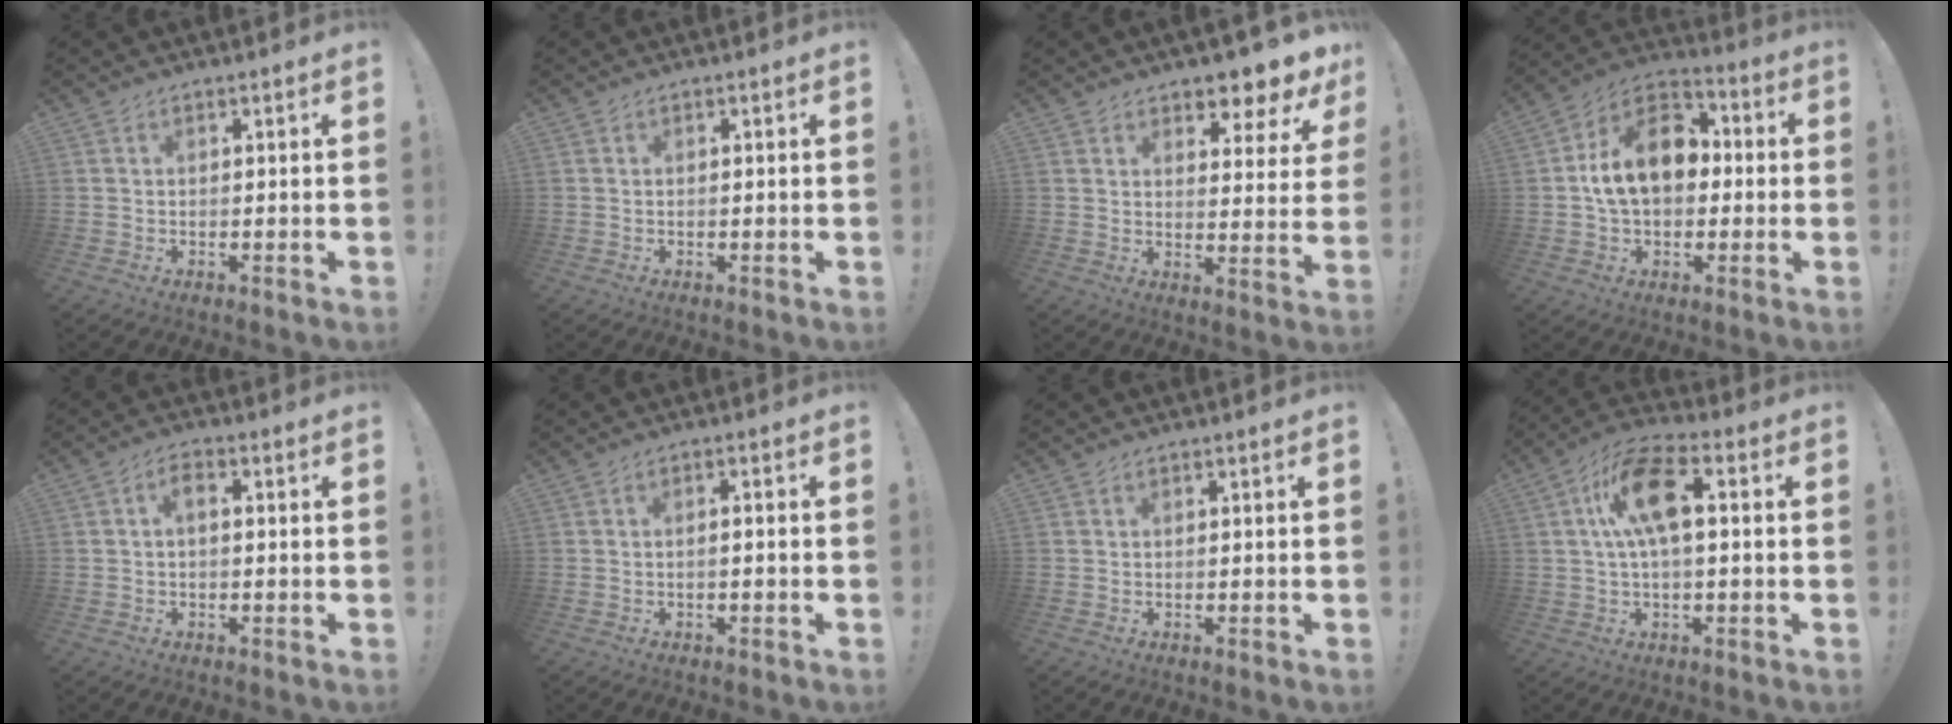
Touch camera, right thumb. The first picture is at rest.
{"total": 0.0}
{"total": 6.9, "force": [6.1, 2.1, 2.4], "torque": [-0.023, -0.067, 0.108]}
{"total": 16.5, "force": [1.7, 11.5, 11.8], "torque": [-0.176, 0.011, 0.033]}
{"total": 2.9, "force": [0.0, 1.5, 2.5], "torque": [-0.040, 0.008, -0.003]}
{"total": 1.5, "force": [-1.0, -0.2, 1.1], "torque": [-0.017, 0.002, -0.019]}
{"total": 0.0}
{"total": 13.6, "force": [1.8, 6.1, 12.0], "torque": [-0.208, 0.016, 0.032]}